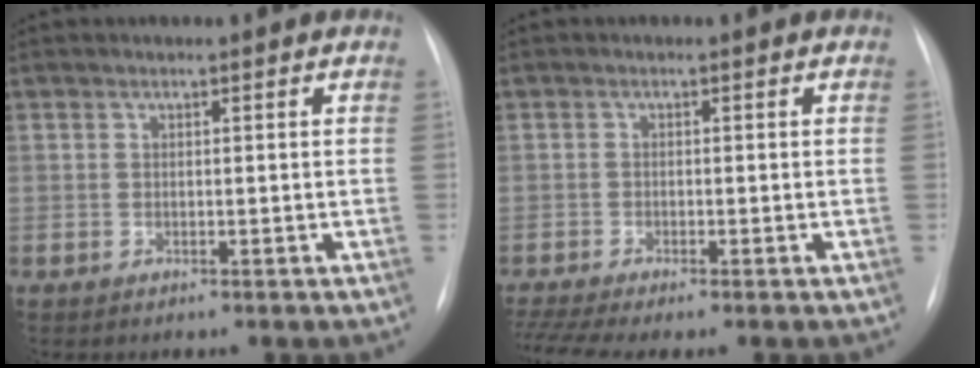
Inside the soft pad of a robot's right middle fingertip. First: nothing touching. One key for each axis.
{"total": 5.1, "fx": -4.0, "fy": 0.2, "fz": 3.1, "tx": -0.067, "ty": -0.007, "tz": -0.070}